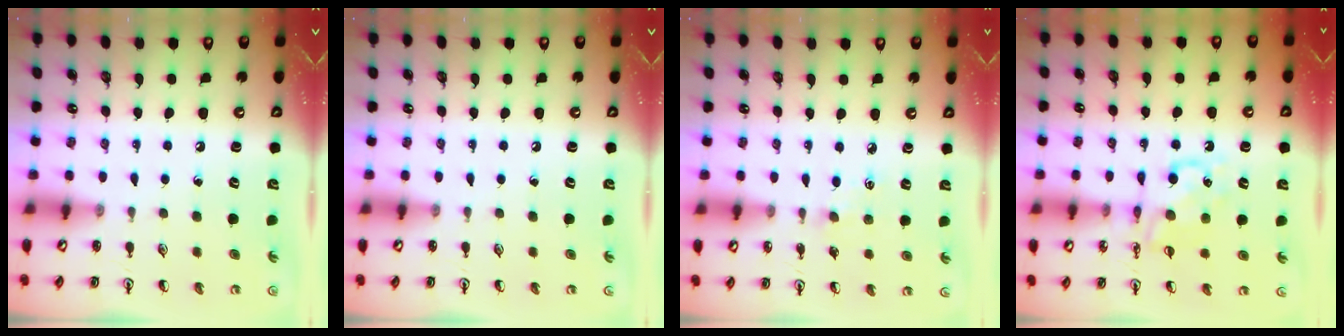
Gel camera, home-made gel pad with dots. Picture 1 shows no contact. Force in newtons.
{"total": 0.0}
{"total": 2.2, "press": 2.2, "slide": 0.4}
{"total": 9.1, "press": 9.1, "slide": 1.1}